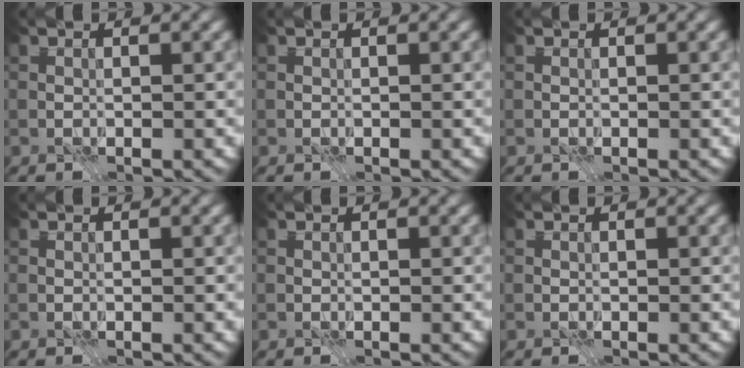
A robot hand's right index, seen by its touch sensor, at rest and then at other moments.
{"total": 0.0}
{"total": 0.0}
{"total": 0.0}
{"total": 0.0}
{"total": 0.0}